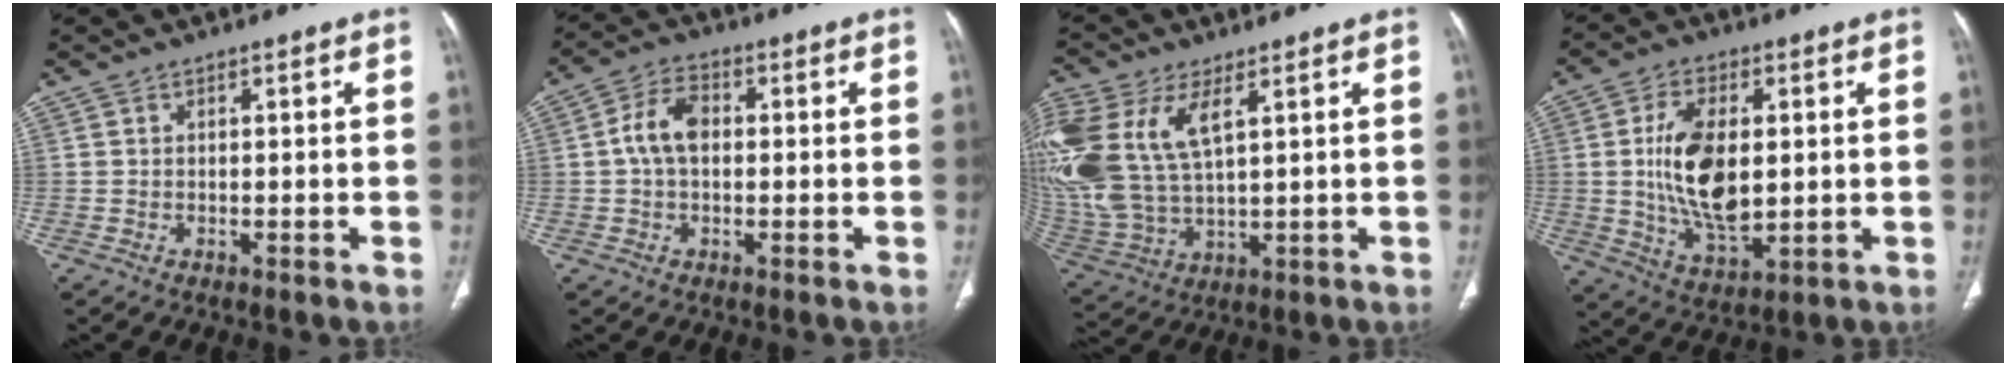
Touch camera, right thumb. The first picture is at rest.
{"total": 6.9, "force": [0.3, 4.5, 5.2], "torque": [-0.096, 0.018, -0.002]}
{"total": 21.5, "force": [7.3, 11.3, 16.8], "torque": [-0.411, -0.008, 0.150]}
{"total": 14.6, "force": [1.1, 7.7, 12.4], "torque": [-0.220, -0.014, 0.027]}